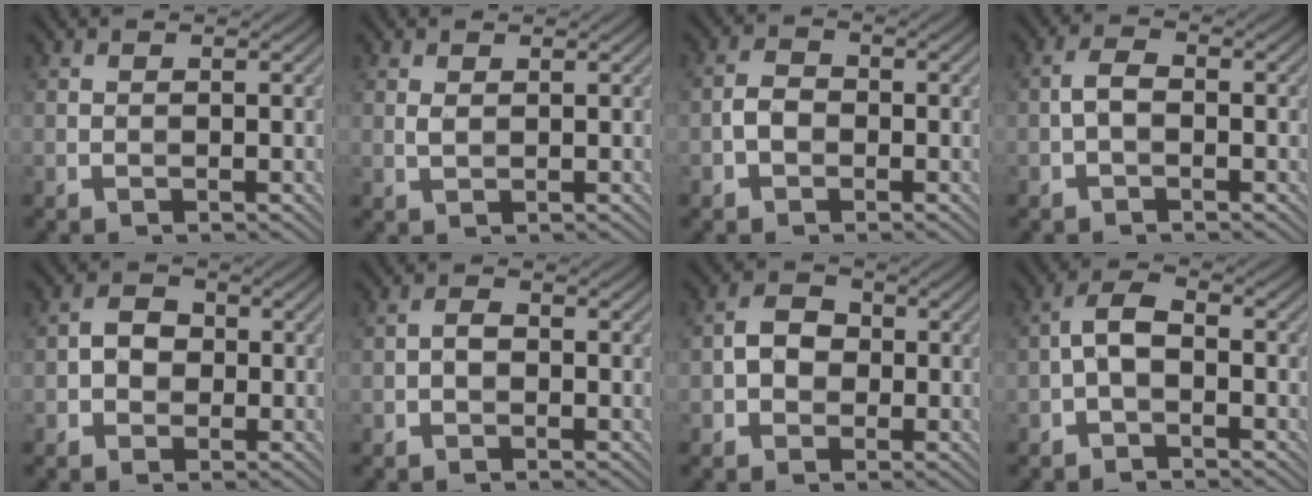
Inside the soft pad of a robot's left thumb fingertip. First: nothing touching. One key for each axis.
{"total": 1.5, "fx": 0.6, "fy": 1.0, "fz": 0.8, "tx": -0.021, "ty": 0.001, "tz": 0.013}
{"total": 2.6, "fx": -1.0, "fy": 2.0, "fz": 1.4, "tx": -0.027, "ty": 0.003, "tz": -0.027}
{"total": 2.2, "fx": -0.7, "fy": 1.2, "fz": 1.7, "tx": -0.037, "ty": 0.007, "tz": -0.020}
{"total": 3.0, "fx": -0.5, "fy": 2.5, "fz": 1.6, "tx": -0.026, "ty": 0.002, "tz": -0.020}
{"total": 1.7, "fx": -0.5, "fy": 1.1, "fz": 1.1, "tx": -0.022, "ty": 0.004, "tz": -0.014}
{"total": 3.7, "fx": -0.6, "fy": 3.0, "fz": 2.0, "tx": -0.034, "ty": 0.004, "tz": -0.019}
{"total": 3.6, "fx": -1.2, "fy": 1.9, "fz": 2.9, "tx": -0.060, "ty": 0.013, "tz": -0.032}